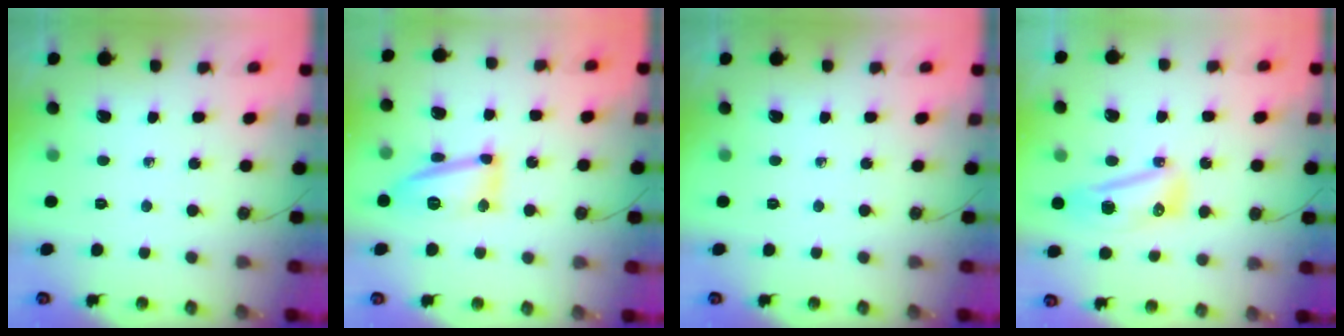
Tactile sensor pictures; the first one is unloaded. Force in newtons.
{"total": 13.9, "press": 13.9, "slide": 1.1}
{"total": 0.0}
{"total": 8.7, "press": 8.6, "slide": 1.1}